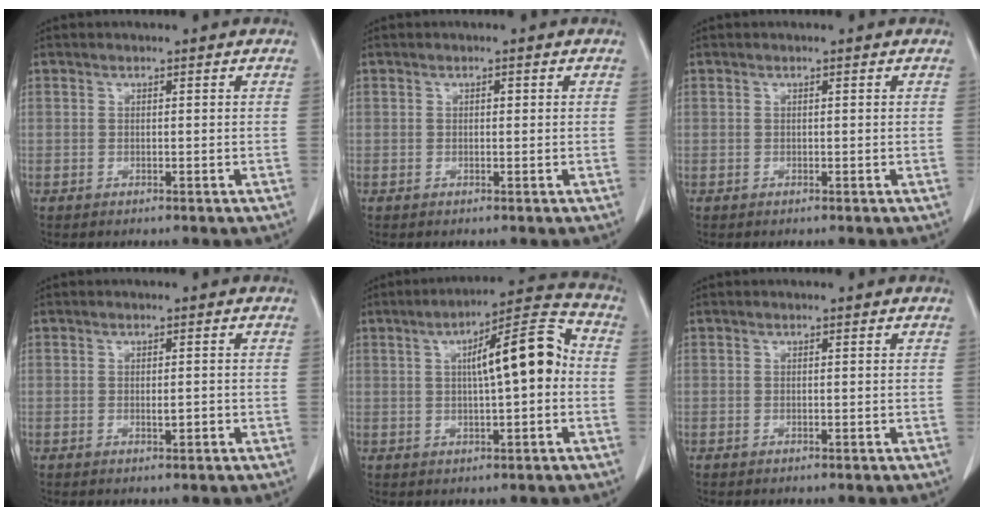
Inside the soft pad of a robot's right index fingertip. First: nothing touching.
{"total": 0.5, "force": [0.1, 0.3, 0.4], "torque": [-0.006, 0.001, 0.002]}
{"total": 0.0}
{"total": 1.3, "force": [-0.4, 0.4, 1.2], "torque": [-0.022, 0.000, -0.006]}
{"total": 11.1, "force": [0.8, 2.2, 10.9], "torque": [-0.164, 0.032, 0.010]}
{"total": 0.0}